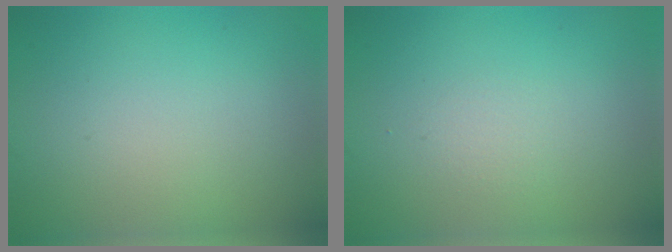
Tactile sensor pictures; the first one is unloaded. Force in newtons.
{"total": 0.7, "press": 0.7, "slide": 0.1}